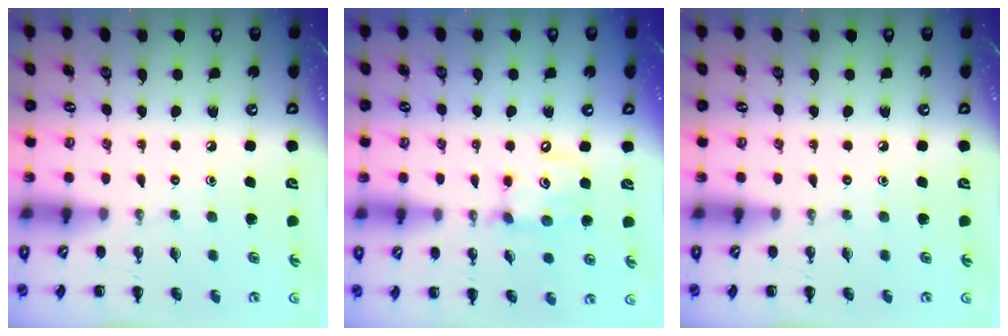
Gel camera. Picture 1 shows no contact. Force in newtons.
{"total": 10.1, "press": 9.9, "slide": 1.9}
{"total": 0.0}